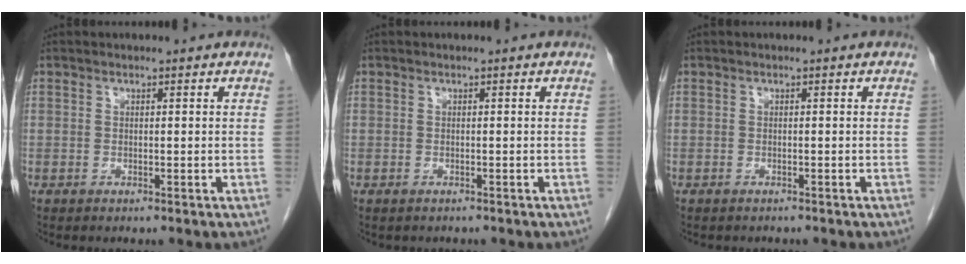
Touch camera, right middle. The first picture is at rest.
{"total": 0.6, "force": [-0.5, 0.3, 0.1], "torque": [-0.011, -0.001, -0.007]}
{"total": 1.6, "force": [-1.5, 0.6, 0.4], "torque": [-0.015, -0.004, -0.017]}